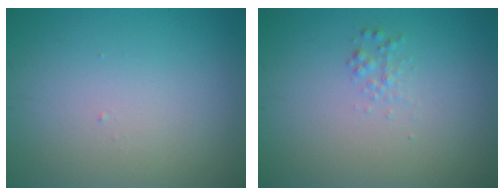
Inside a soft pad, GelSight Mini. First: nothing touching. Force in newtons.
{"total": 0.9, "press": 0.9, "slide": 0.1}